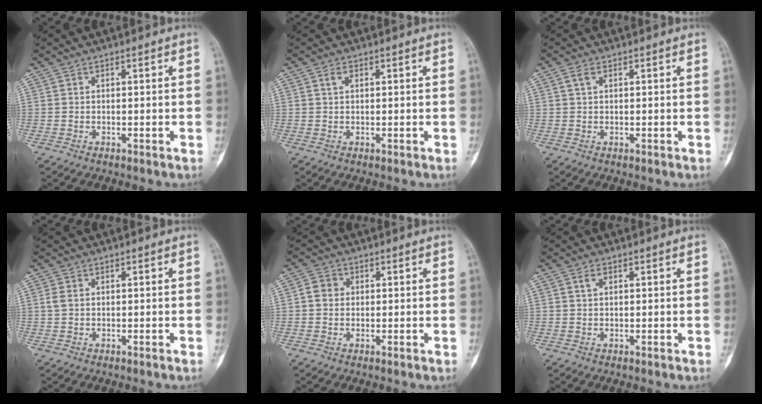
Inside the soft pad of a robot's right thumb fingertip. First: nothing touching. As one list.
[{"total": 1.3, "force": [0.5, 0.8, 1.0], "torque": [-0.021, 0.005, 0.011]}, {"total": 1.6, "force": [0.6, 0.8, 1.2], "torque": [-0.030, 0.007, 0.014]}, {"total": 1.2, "force": [0.1, 0.6, 1.0], "torque": [-0.030, 0.002, 0.003]}, {"total": 3.0, "force": [0.2, 2.6, 1.3], "torque": [-0.014, 0.007, -0.002]}, {"total": 1.3, "force": [0.5, 0.8, 1.0], "torque": [-0.021, 0.005, 0.011]}]